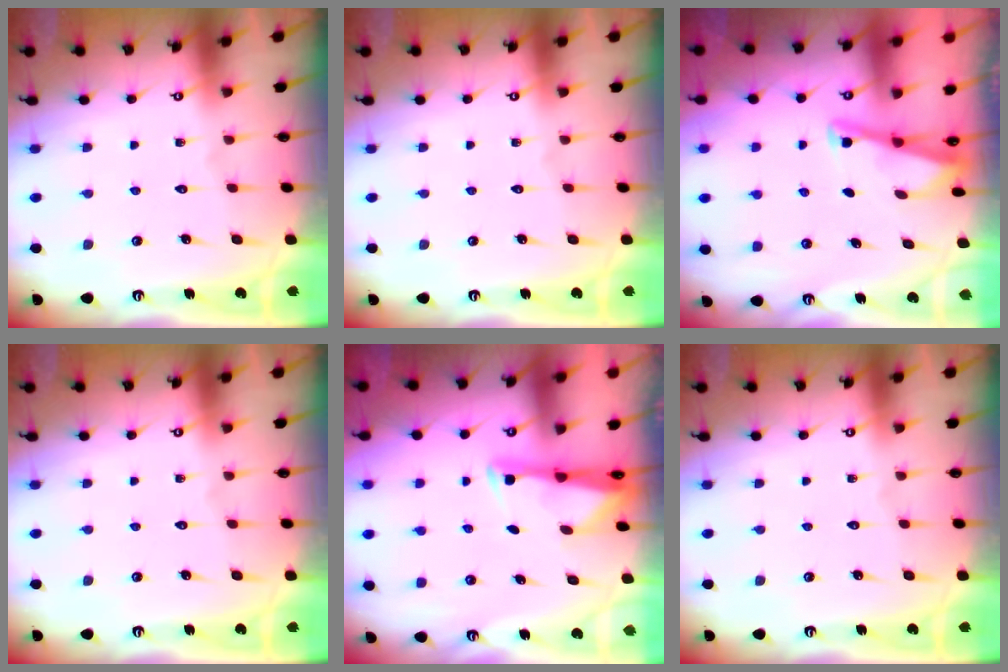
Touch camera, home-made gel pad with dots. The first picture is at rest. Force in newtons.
{"total": 0.0}
{"total": 2.7, "press": 2.7, "slide": 0.3}
{"total": 0.0}
{"total": 2.7, "press": 2.7, "slide": 0.5}
{"total": 0.0}